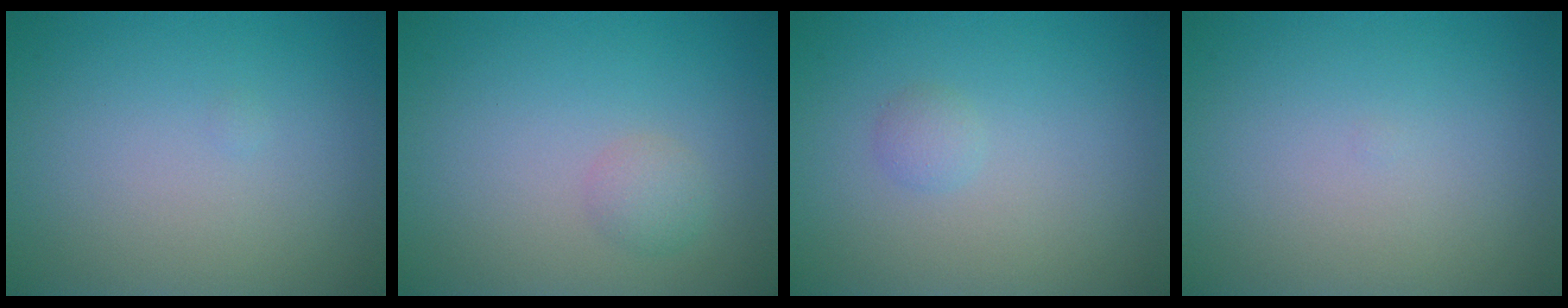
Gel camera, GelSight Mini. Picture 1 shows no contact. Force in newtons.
{"total": 1.3, "press": 1.3, "slide": 0.1}
{"total": 0.9, "press": 0.9, "slide": 0.0}
{"total": 0.0}